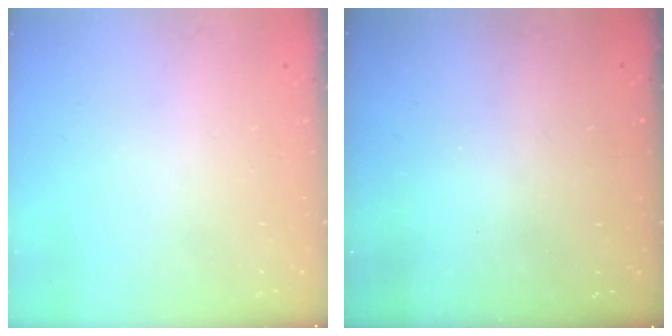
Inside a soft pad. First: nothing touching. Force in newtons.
{"total": 3.0, "press": 3.0, "slide": 0.1}